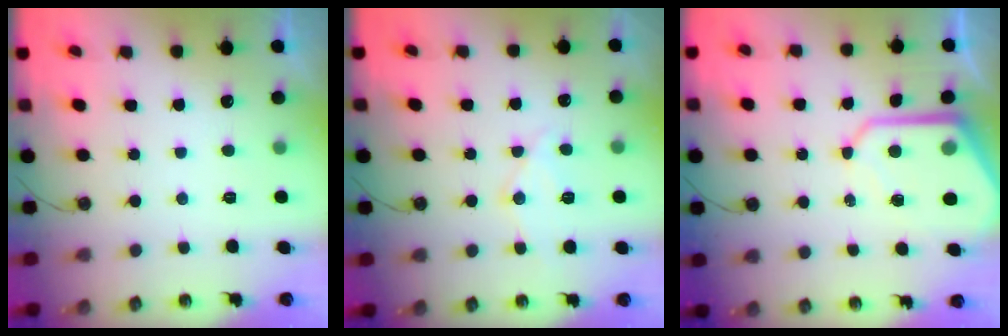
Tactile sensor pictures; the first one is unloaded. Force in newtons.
{"total": 11.3, "press": 11.2, "slide": 0.9}
{"total": 9.6, "press": 9.6, "slide": 0.8}